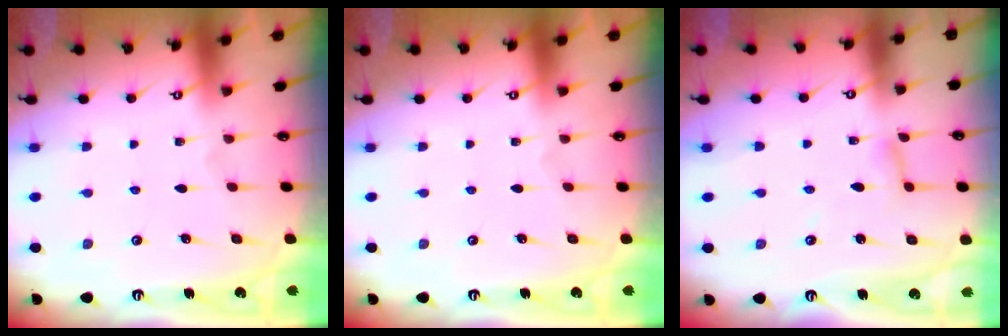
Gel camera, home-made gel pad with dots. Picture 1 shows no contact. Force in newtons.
{"total": 0.0}
{"total": 2.8, "press": 2.8, "slide": 0.2}